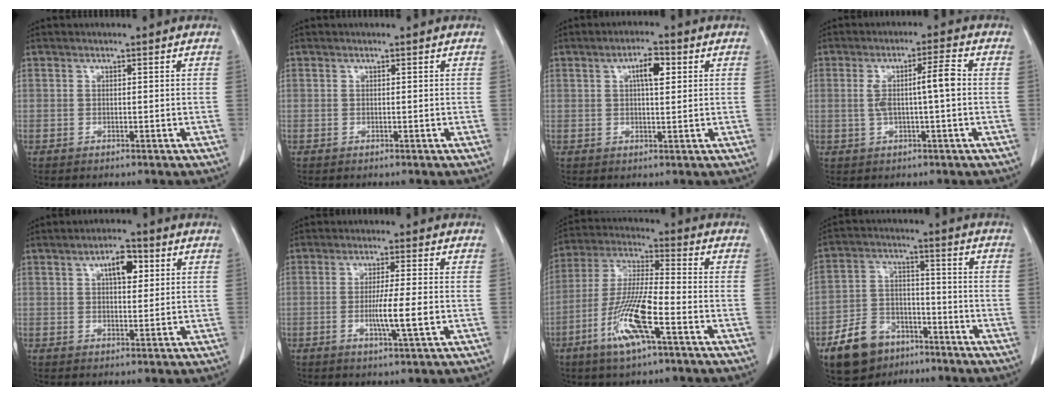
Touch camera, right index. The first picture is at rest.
{"total": 0.0}
{"total": 4.4, "force": [1.6, 1.3, 3.9], "torque": [-0.065, 0.006, 0.026]}
{"total": 5.8, "force": [0.3, 0.5, 5.8], "torque": [-0.104, 0.015, 0.008]}
{"total": 5.3, "force": [2.1, 2.2, 4.3], "torque": [-0.068, 0.008, 0.033]}
{"total": 6.1, "force": [-1.2, -0.2, 5.9], "torque": [-0.101, -0.011, -0.021]}
{"total": 12.5, "force": [-5.5, 1.5, 11.1], "torque": [-0.229, -0.011, -0.105]}
{"total": 10.5, "force": [-6.7, 6.7, 4.4], "torque": [-0.093, 0.012, -0.113]}